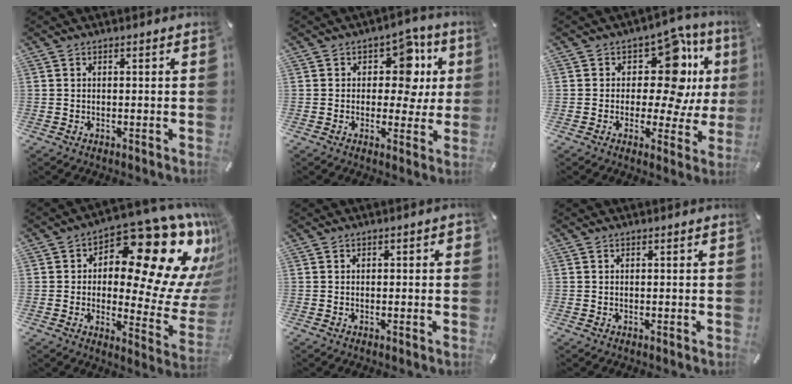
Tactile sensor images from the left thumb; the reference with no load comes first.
{"total": 11.2, "force": [3.6, 7.7, 7.3], "torque": [-0.092, -0.017, 0.060]}
{"total": 15.6, "force": [4.9, 8.8, 11.9], "torque": [-0.157, -0.034, 0.082]}
{"total": 21.6, "force": [10.3, 10.1, 16.0], "torque": [-0.197, -0.094, 0.163]}
{"total": 0.9, "force": [-0.2, 0.6, 0.6], "torque": [-0.009, 0.004, -0.005]}
{"total": 0.0}